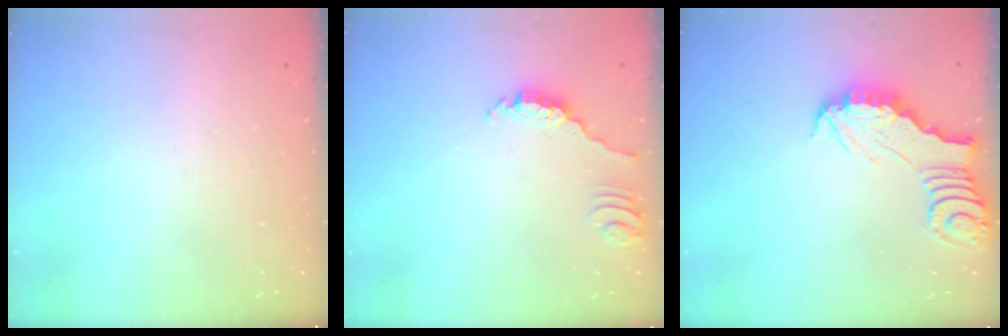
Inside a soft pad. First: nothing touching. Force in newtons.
{"total": 2.3, "press": 2.3, "slide": 0.2}
{"total": 2.5, "press": 2.5, "slide": 0.1}